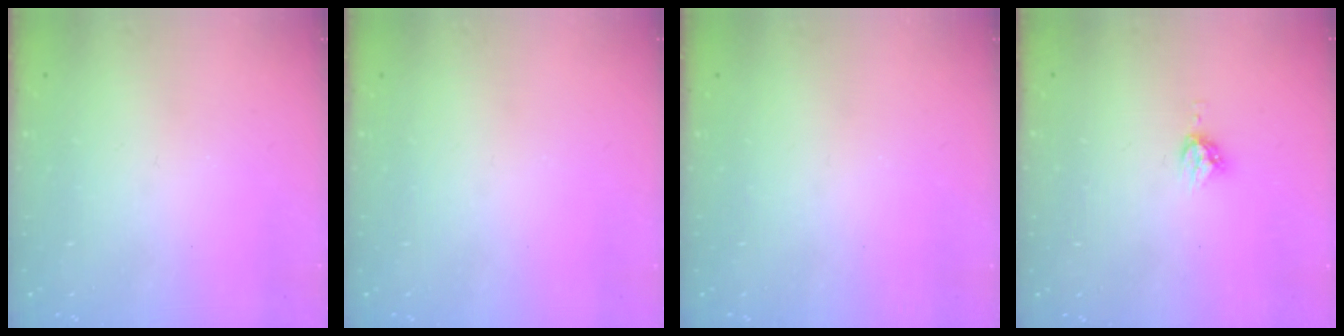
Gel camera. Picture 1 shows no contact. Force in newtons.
{"total": 0.0}
{"total": 0.0}
{"total": 4.5, "press": 4.5, "slide": 0.0}